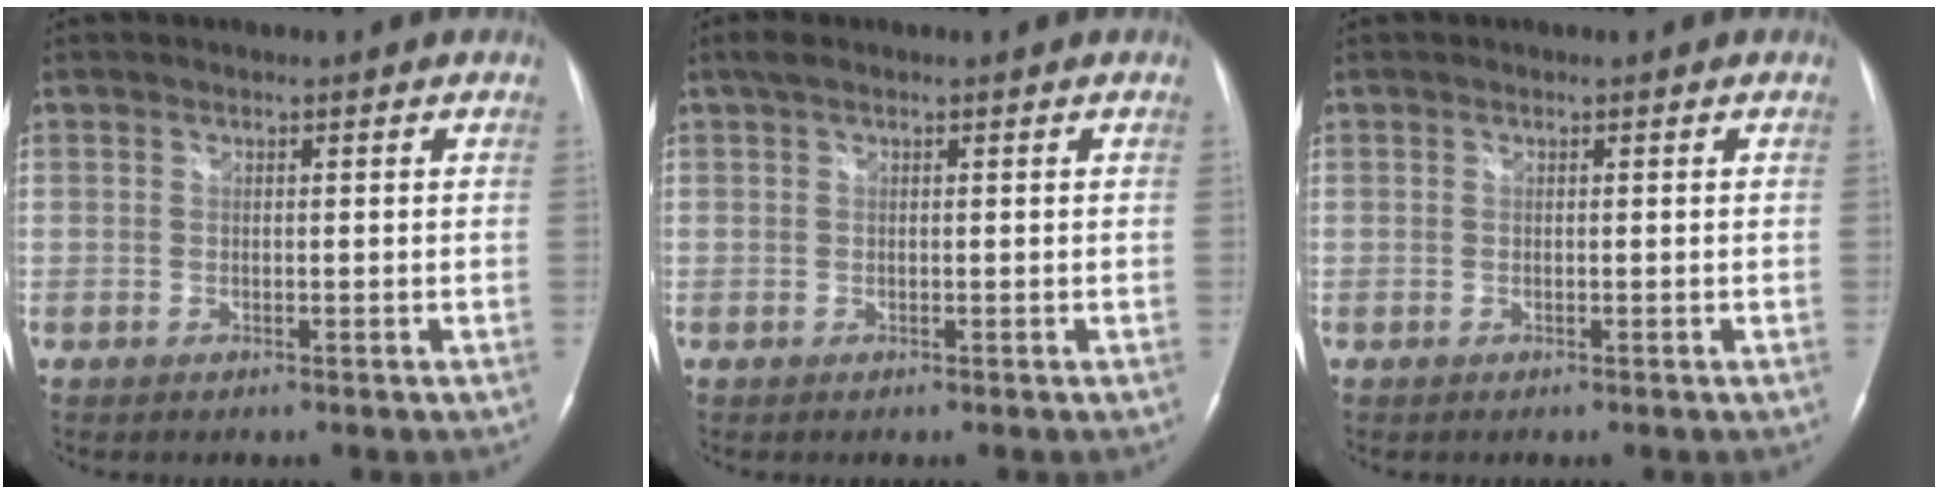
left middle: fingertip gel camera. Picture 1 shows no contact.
{"total": 1.5, "force": [1.0, 0.4, 1.0], "torque": [-0.026, 0.019, 0.019]}
{"total": 0.0}